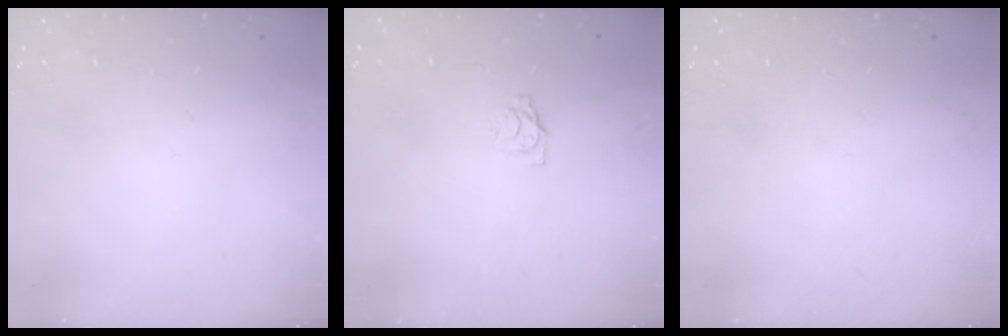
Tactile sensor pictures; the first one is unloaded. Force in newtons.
{"total": 3.2, "press": 3.1, "slide": 0.3}
{"total": 0.0}